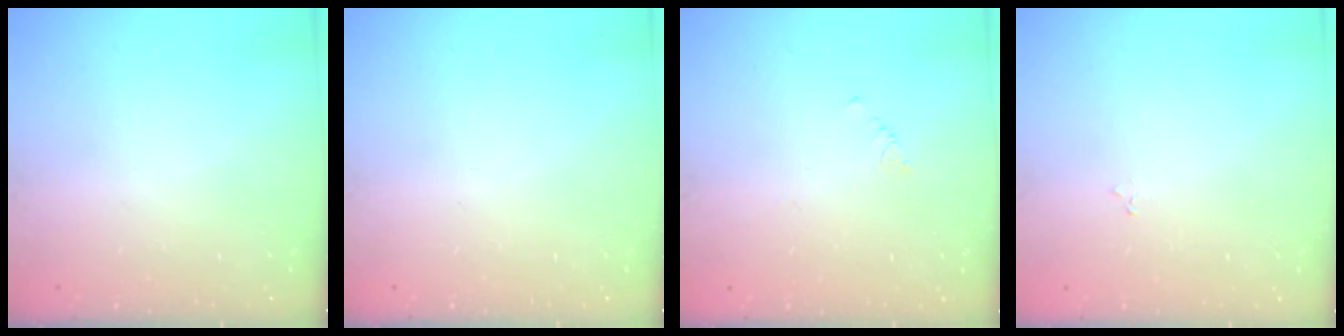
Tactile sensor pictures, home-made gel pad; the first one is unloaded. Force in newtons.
{"total": 0.0}
{"total": 0.7, "press": 0.6, "slide": 0.2}
{"total": 1.9, "press": 1.9, "slide": 0.3}